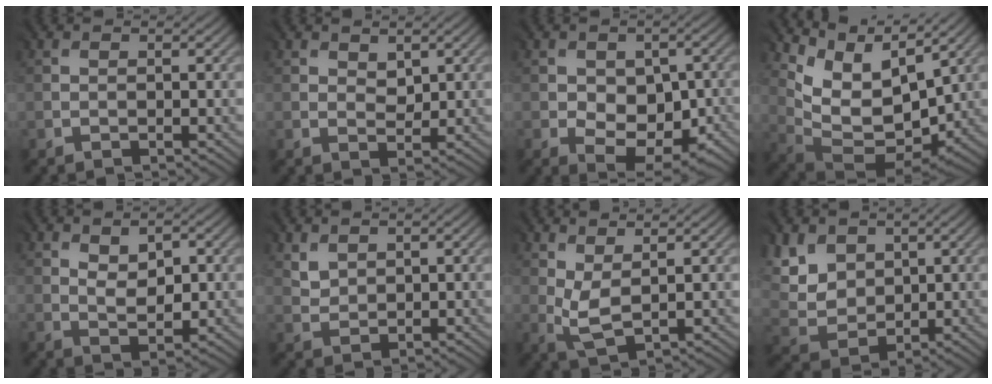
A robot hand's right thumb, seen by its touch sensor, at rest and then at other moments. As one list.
[{"total": 2.2, "force": [1.3, 1.4, 1.1], "torque": [-0.019, -0.002, 0.026]}, {"total": 7.1, "force": [-1.2, 4.9, 5.0], "torque": [-0.081, -0.012, -0.012]}, {"total": 10.7, "force": [5.6, 5.8, 7.1], "torque": [-0.147, -0.004, 0.118]}, {"total": 4.0, "force": [1.4, 2.3, 3.0], "torque": [-0.051, -0.005, 0.028]}, {"total": 2.3, "force": [1.7, 1.5, 0.5], "torque": [-0.020, -0.002, 0.040]}, {"total": 3.1, "force": [1.1, 1.3, 2.5], "torque": [-0.073, -0.004, 0.028]}, {"total": 7.5, "force": [3.6, 5.5, 3.4], "torque": [-0.134, -0.001, 0.084]}]